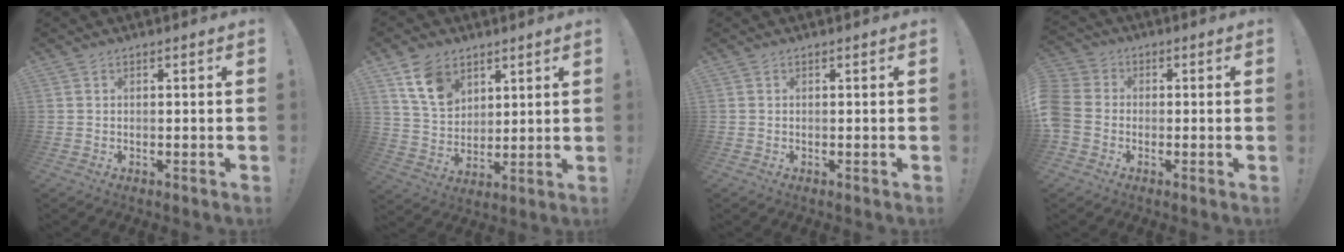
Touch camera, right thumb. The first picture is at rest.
{"total": 11.6, "force": [6.8, 7.8, 5.2], "torque": [-0.090, -0.029, 0.134]}
{"total": 0.0}
{"total": 6.9, "force": [-1.6, 5.8, 3.3], "torque": [-0.082, 0.019, -0.027]}